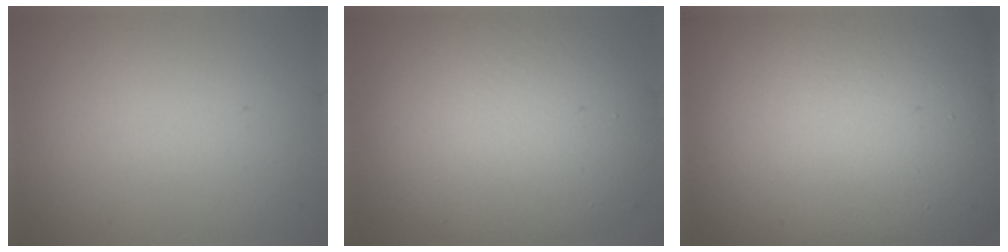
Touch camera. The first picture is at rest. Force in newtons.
{"total": 11.7, "press": 11.7, "slide": 0.8}
{"total": 23.6, "press": 23.5, "slide": 1.6}